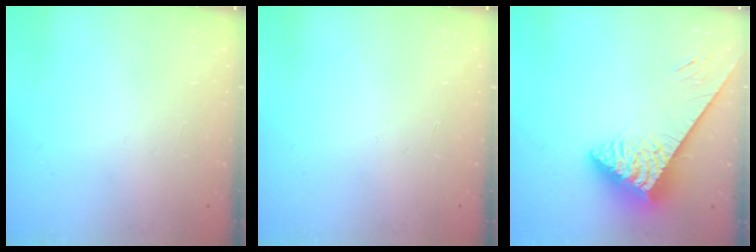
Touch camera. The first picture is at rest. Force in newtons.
{"total": 0.0}
{"total": 4.9, "press": 4.9, "slide": 0.4}